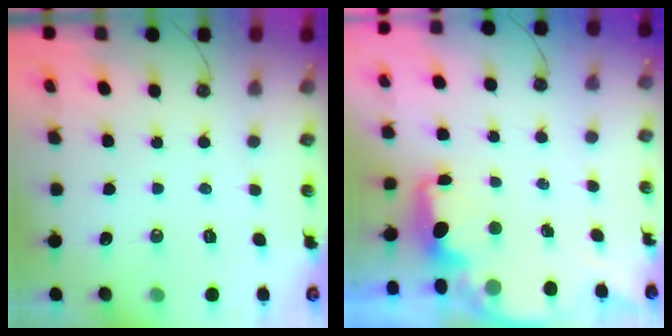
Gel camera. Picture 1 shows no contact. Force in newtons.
{"total": 2.2, "press": 2.1, "slide": 0.8}